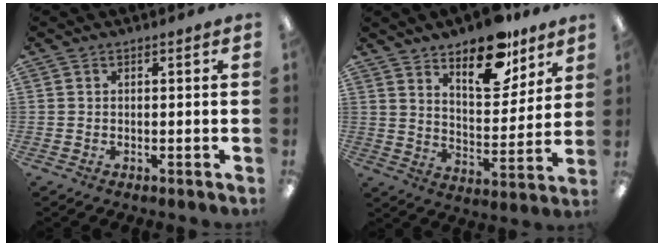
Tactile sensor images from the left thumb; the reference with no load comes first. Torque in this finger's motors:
{"motor_torque": [0.63, 0.36, 0.84, -1.30, 0.10]}